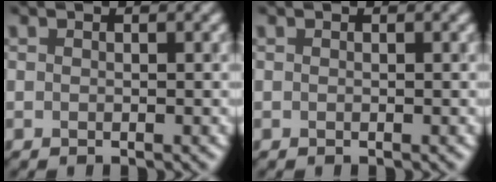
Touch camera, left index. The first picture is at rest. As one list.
[{"total": 0.0}]